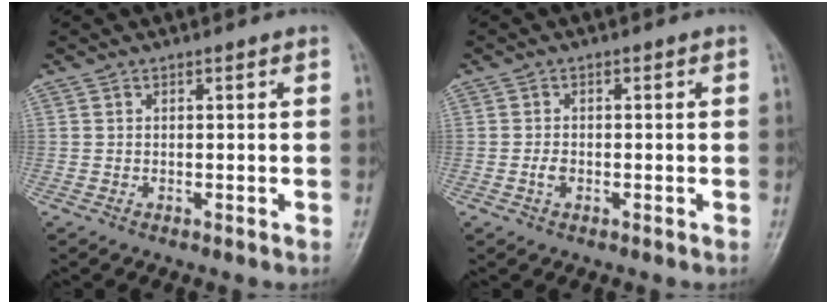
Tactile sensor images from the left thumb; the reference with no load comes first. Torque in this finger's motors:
{"motor_torque": [-0.25, 0.31, 0.17, 0.28, 0.03]}